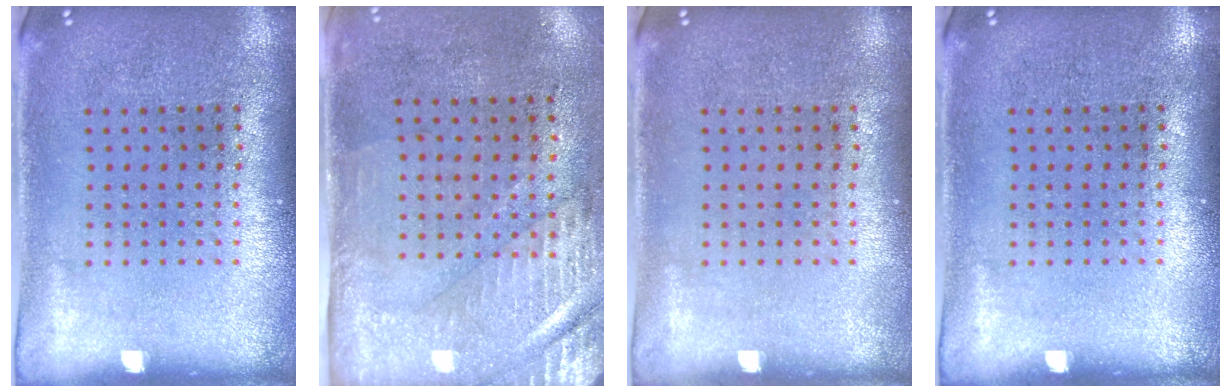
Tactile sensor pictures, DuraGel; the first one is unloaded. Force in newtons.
{"total": 3.0, "press": 2.5, "slide": 1.5}
{"total": 0.0}
{"total": 0.0}